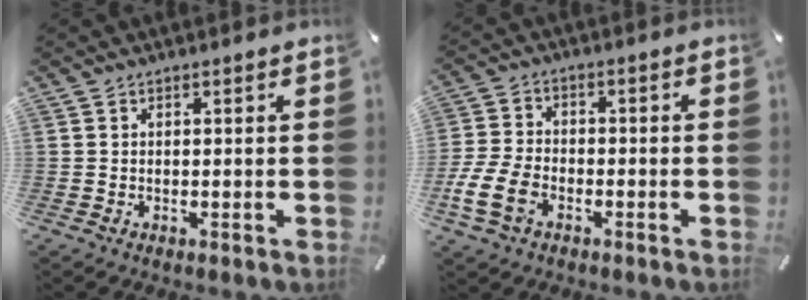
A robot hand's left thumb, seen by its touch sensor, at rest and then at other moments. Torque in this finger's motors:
{"motor_torque": [0.18, 2.04, 0.09, 0.15, 0.13]}